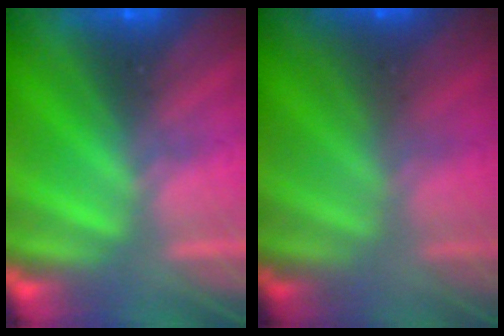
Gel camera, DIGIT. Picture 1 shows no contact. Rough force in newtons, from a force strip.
{"total": 2.9}